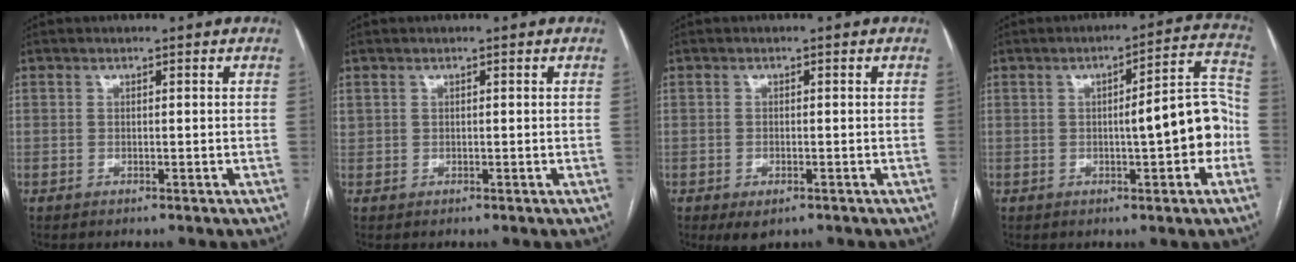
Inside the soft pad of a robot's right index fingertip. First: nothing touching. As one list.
[{"total": 0.6, "force": [0.3, 0.5, 0.1], "torque": [0.004, 0.009, 0.007]}, {"total": 2.9, "force": [-1.6, 1.5, 1.9], "torque": [-0.031, -0.004, -0.013]}, {"total": 10.2, "force": [-1.7, 1.6, 9.9], "torque": [-0.123, 0.036, -0.023]}]